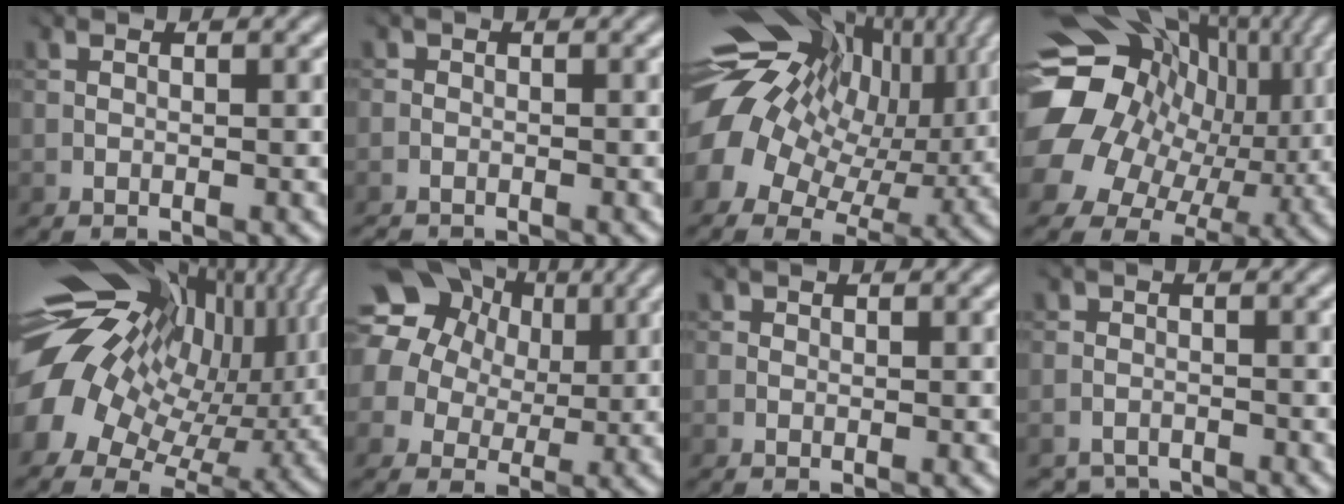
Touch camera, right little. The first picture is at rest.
{"total": 1.2, "force": [-1.2, 0.2, -0.3], "torque": [0.009, -0.007, -0.027]}
{"total": 15.4, "force": [3.7, 11.3, 9.7], "torque": [-0.183, 0.011, 0.072]}
{"total": 15.5, "force": [2.7, 13.2, 7.6], "torque": [-0.142, -0.006, 0.050]}
{"total": 16.8, "force": [4.3, 11.0, 11.9], "torque": [-0.210, -0.004, 0.101]}
{"total": 13.7, "force": [6.0, 11.5, 4.5], "torque": [-0.115, 0.025, 0.093]}
{"total": 0.0}
{"total": 3.2, "force": [-3.0, 1.0, -0.1], "torque": [0.009, -0.010, -0.055]}